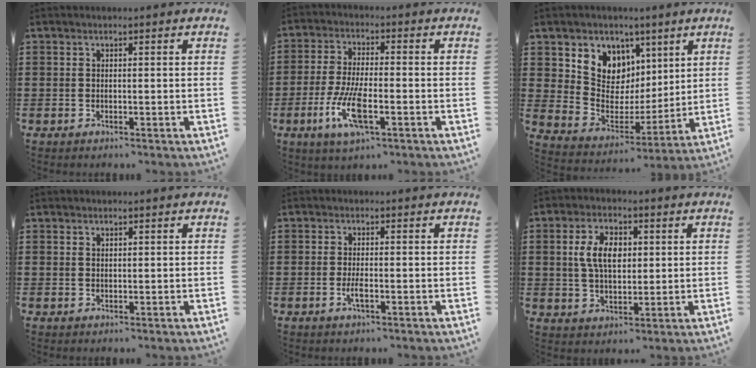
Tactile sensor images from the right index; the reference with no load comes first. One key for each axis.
{"total": 8.2, "fx": -3.3, "fy": 2.3, "fz": 7.1, "tx": -0.161, "ty": -0.017, "tz": -0.063}
{"total": 7.6, "fx": 4.2, "fy": 6.2, "fz": 1.3, "tx": -0.059, "ty": -0.041, "tz": 0.077}
{"total": 0.8, "fx": 0.8, "fy": 0.1, "fz": 0.1, "tx": -0.003, "ty": 0.002, "tz": 0.015}
{"total": 2.2, "fx": -0.8, "fy": 0.4, "fz": 2.1, "tx": -0.045, "ty": -0.004, "tz": -0.016}
{"total": 6.5, "fx": 1.4, "fy": 3.6, "fz": 5.3, "tx": -0.118, "ty": 0.012, "tz": 0.020}